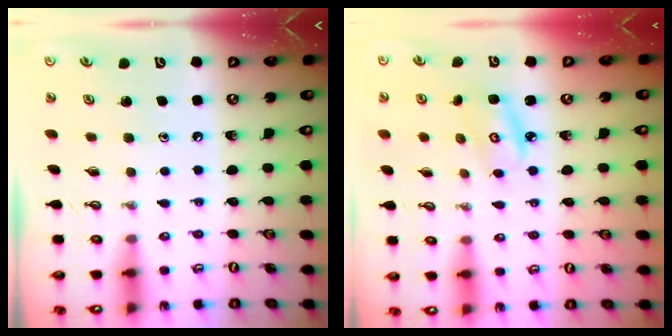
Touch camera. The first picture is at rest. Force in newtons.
{"total": 3.9, "press": 3.9, "slide": 0.3}